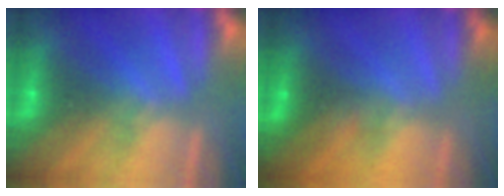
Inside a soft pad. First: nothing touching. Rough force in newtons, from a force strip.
{"total": 2.1}